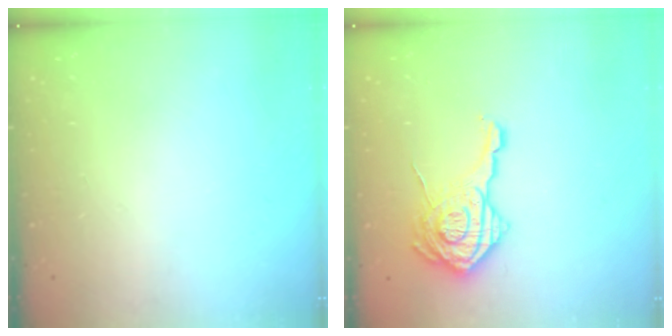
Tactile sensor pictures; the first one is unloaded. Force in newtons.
{"total": 16.6, "press": 16.6, "slide": 1.2}